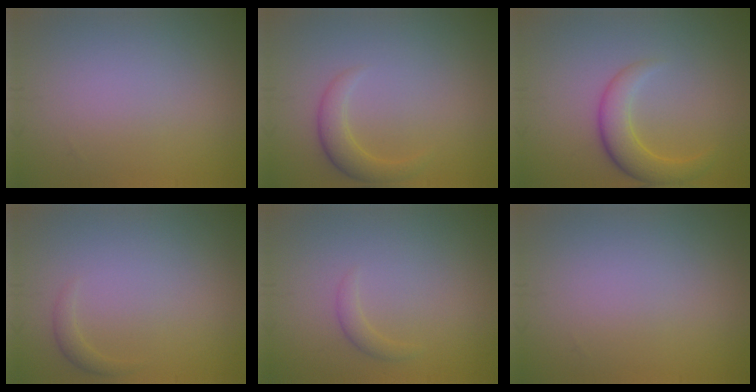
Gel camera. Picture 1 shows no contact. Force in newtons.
{"total": 2.2, "press": 2.2, "slide": 0.2}
{"total": 3.5, "press": 3.5, "slide": 0.1}
{"total": 0.9, "press": 0.9, "slide": 0.0}
{"total": 1.0, "press": 1.0, "slide": 0.1}
{"total": 0.0}